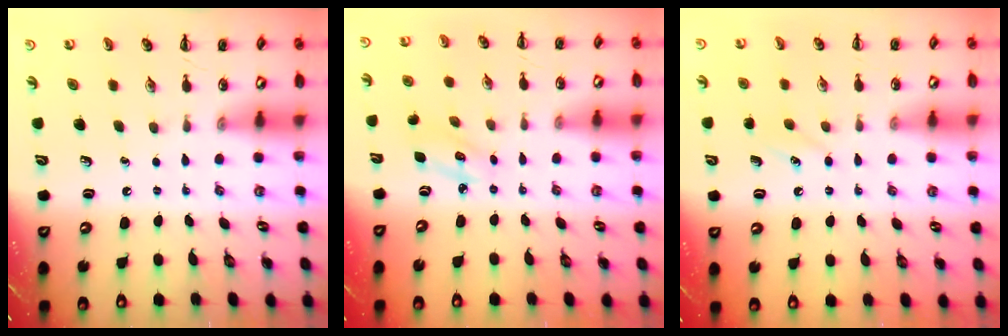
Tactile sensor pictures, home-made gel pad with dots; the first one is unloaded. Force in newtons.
{"total": 2.7, "press": 2.7, "slide": 0.4}
{"total": 6.9, "press": 6.7, "slide": 1.8}